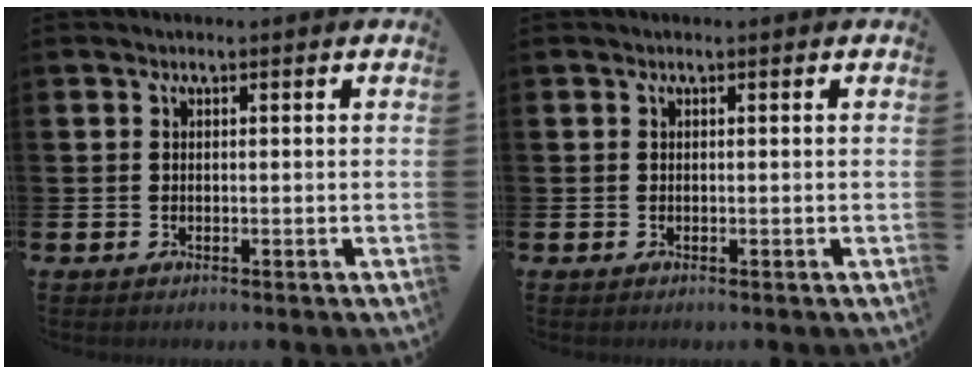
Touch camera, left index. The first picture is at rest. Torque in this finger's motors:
{"motor_torque": [0.00, 0.00, 0.00, 0.00]}